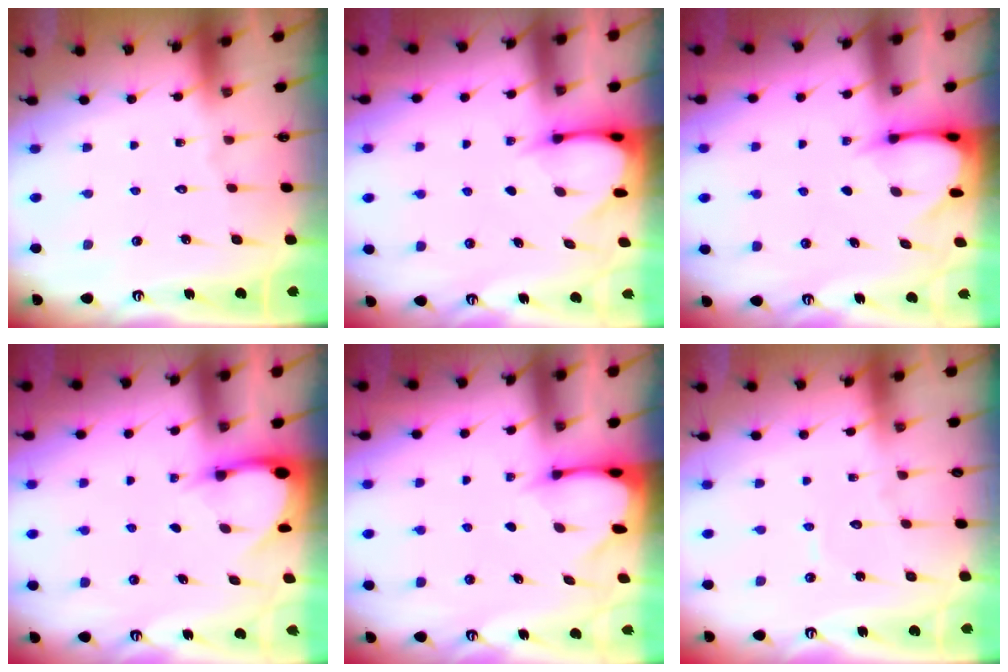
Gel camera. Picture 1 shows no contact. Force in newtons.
{"total": 3.6, "press": 3.6, "slide": 0.3}
{"total": 3.6, "press": 3.6, "slide": 0.3}
{"total": 3.4, "press": 3.4, "slide": 0.2}
{"total": 2.6, "press": 2.6, "slide": 0.3}
{"total": 3.7, "press": 3.7, "slide": 0.1}